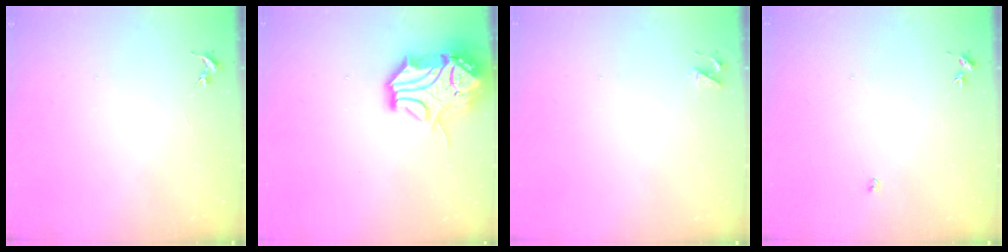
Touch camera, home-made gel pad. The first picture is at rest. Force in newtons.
{"total": 17.2, "press": 17.1, "slide": 2.0}
{"total": 4.1, "press": 4.0, "slide": 0.7}
{"total": 2.7, "press": 2.7, "slide": 0.5}